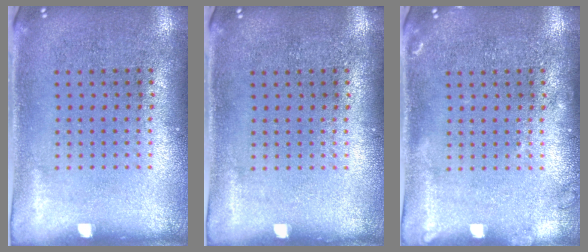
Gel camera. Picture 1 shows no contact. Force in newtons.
{"total": 0.0}
{"total": 1.0, "press": 1.0, "slide": 0.3}